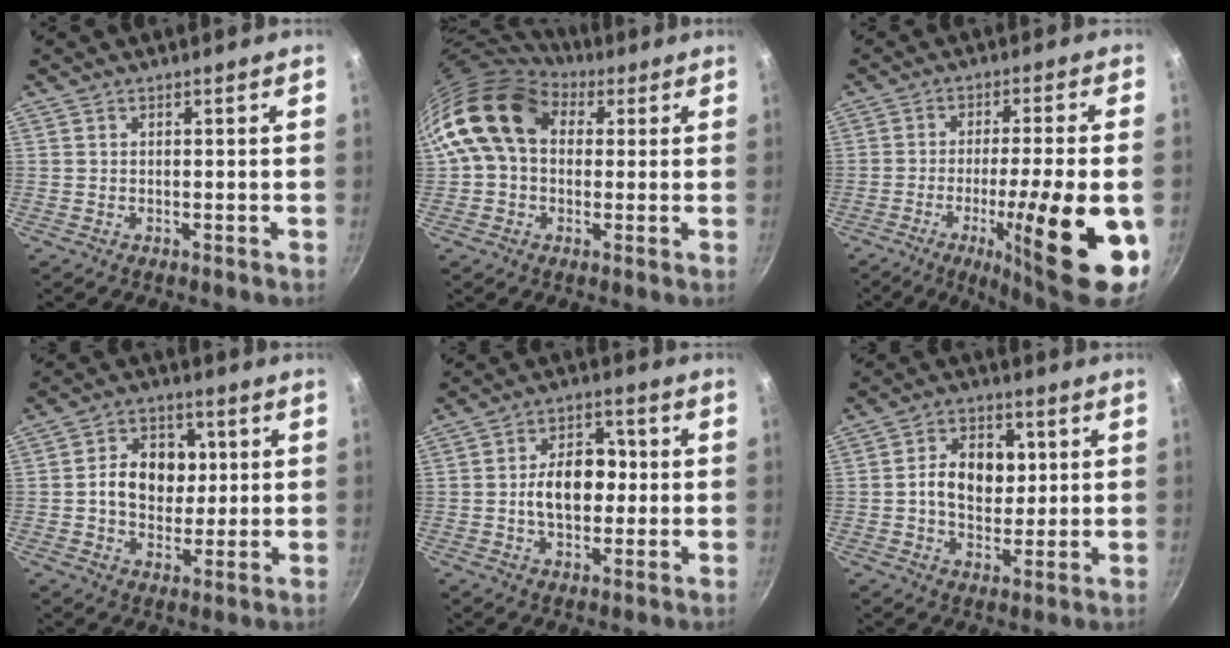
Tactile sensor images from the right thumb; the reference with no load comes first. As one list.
[{"total": 15.3, "force": [4.2, 11.1, 9.7], "torque": [-0.158, 0.017, 0.057]}, {"total": 19.6, "force": [-6.2, 3.5, 18.2], "torque": [-0.256, 0.014, -0.088]}, {"total": 11.2, "force": [1.1, 8.6, 7.0], "torque": [-0.076, 0.006, 0.009]}, {"total": 10.5, "force": [-0.2, 7.1, 7.8], "torque": [-0.086, 0.019, -0.012]}, {"total": 10.7, "force": [1.3, 7.7, 7.3], "torque": [-0.088, 0.004, 0.011]}]